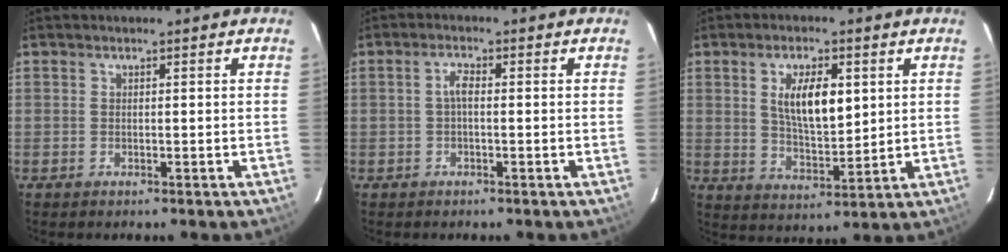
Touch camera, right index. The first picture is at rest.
{"total": 2.0, "force": [-0.2, 0.7, 1.8], "torque": [-0.037, 0.008, -0.006]}
{"total": 12.5, "force": [3.5, 4.5, 11.1], "torque": [-0.201, 0.002, 0.069]}